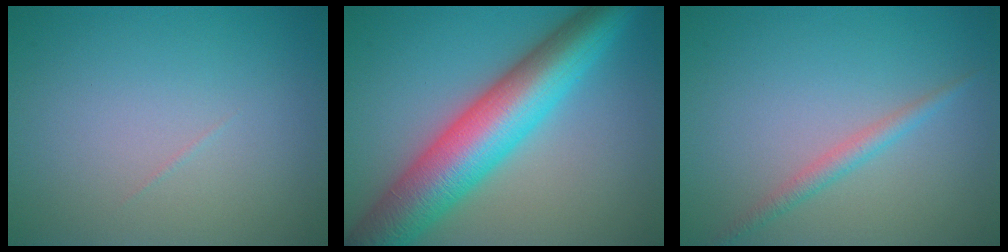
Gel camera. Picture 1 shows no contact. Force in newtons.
{"total": 10.8, "press": 10.8, "slide": 0.0}
{"total": 1.6, "press": 1.6, "slide": 0.0}